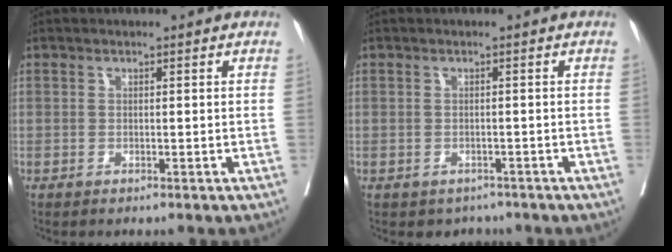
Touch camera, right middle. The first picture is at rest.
{"total": 2.7, "force": [-2.1, 1.7, 0.3], "torque": [0.000, 0.007, -0.027]}